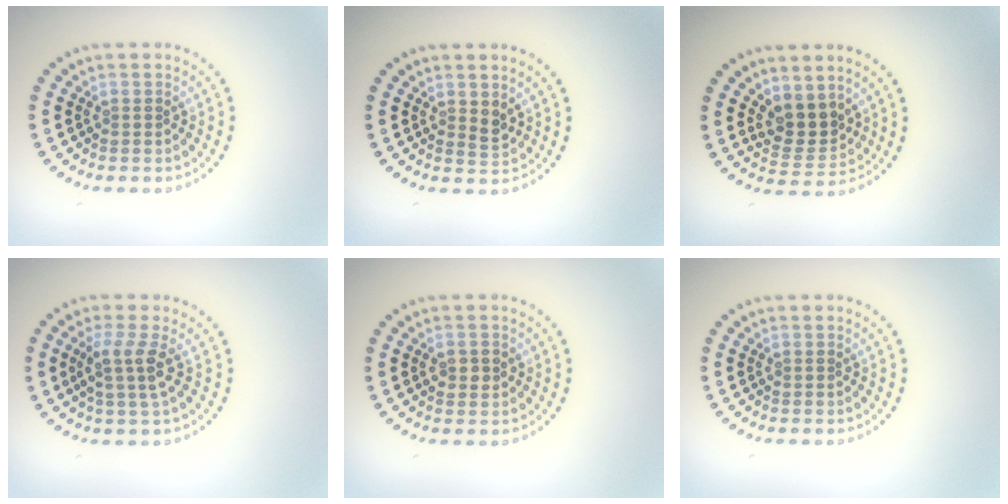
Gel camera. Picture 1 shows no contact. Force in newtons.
{"total": 1.2, "press": 1.0, "slide": 0.5}
{"total": 3.1, "press": 2.6, "slide": 1.7}
{"total": 2.7, "press": 2.1, "slide": 1.7}
{"total": 1.6, "press": 1.6, "slide": 0.2}
{"total": 0.0}